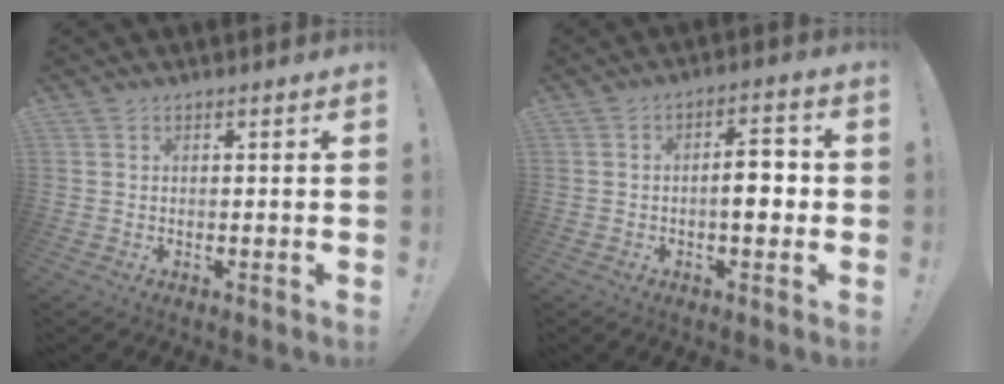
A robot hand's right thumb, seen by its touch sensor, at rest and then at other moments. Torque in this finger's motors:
{"motor_torque": [0.00, 0.21, 0.22, -0.17, 0.01]}